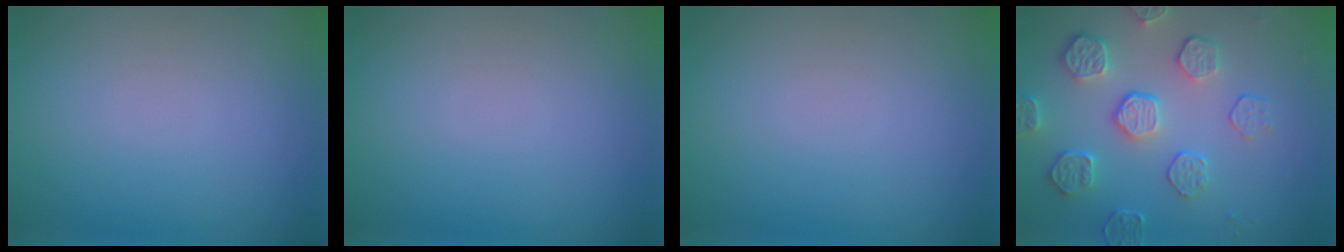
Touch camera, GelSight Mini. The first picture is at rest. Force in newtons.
{"total": 0.0}
{"total": 0.0}
{"total": 4.4, "press": 3.9, "slide": 2.0}